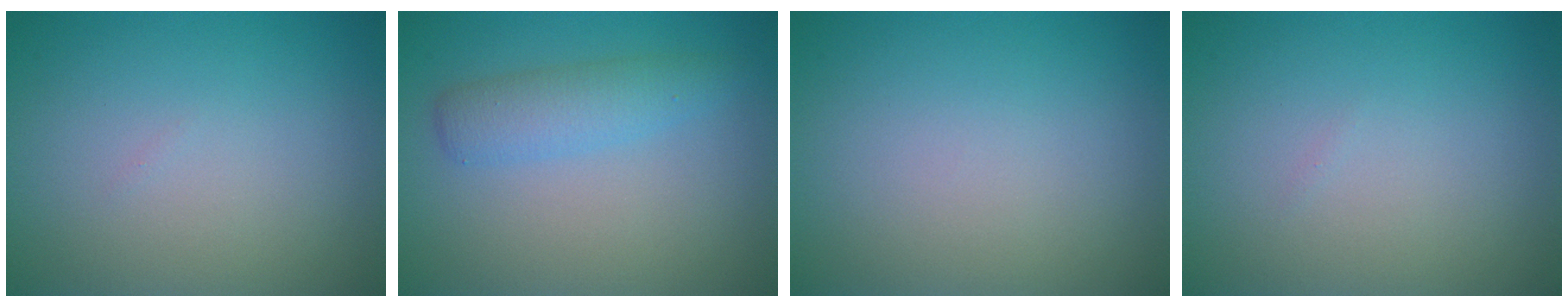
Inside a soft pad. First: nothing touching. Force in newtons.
{"total": 2.9, "press": 2.9, "slide": 0.1}
{"total": 0.0}
{"total": 0.0}